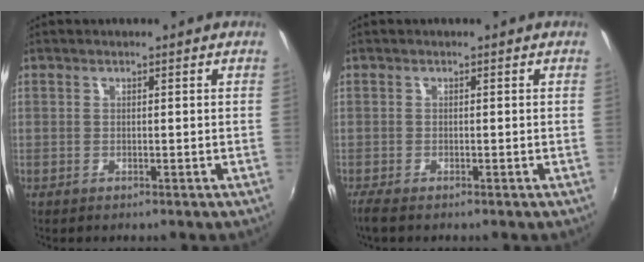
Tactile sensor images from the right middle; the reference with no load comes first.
{"total": 1.9, "force": [-1.5, 0.3, 1.2], "torque": [-0.027, -0.008, -0.029]}